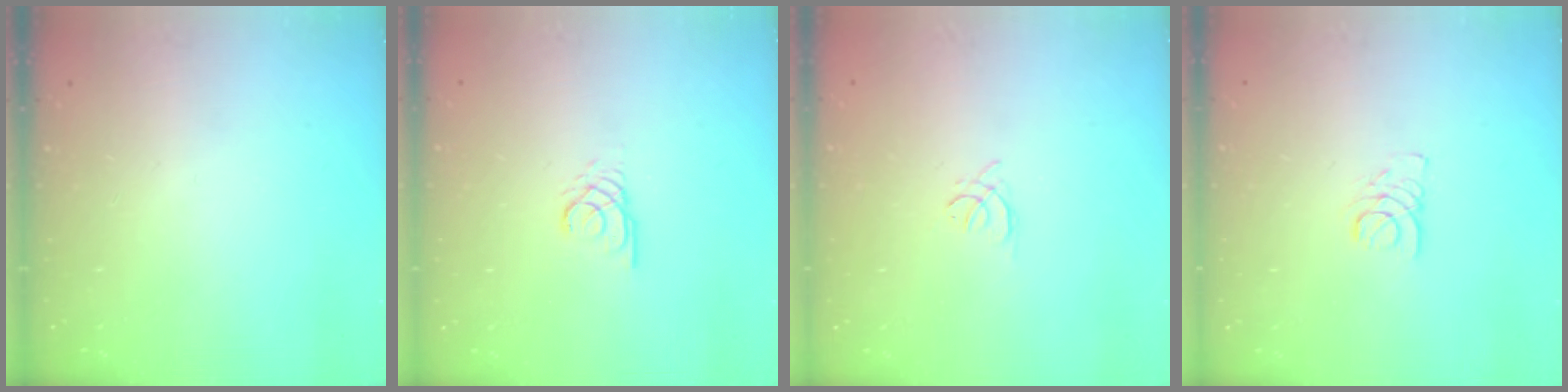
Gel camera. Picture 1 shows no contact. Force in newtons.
{"total": 2.4, "press": 2.4, "slide": 0.4}
{"total": 1.5, "press": 1.4, "slide": 0.6}
{"total": 1.9, "press": 1.9, "slide": 0.2}